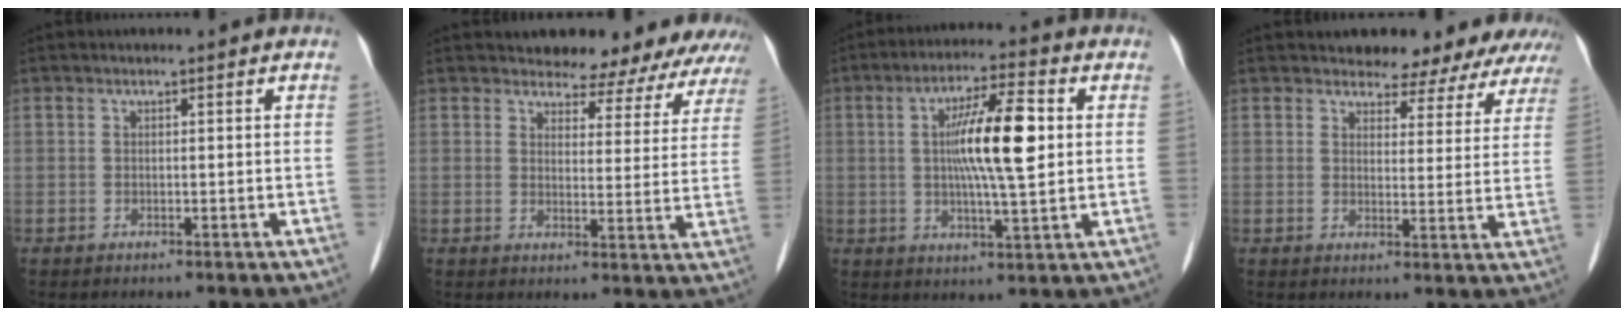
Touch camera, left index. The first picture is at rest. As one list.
[{"total": 13.5, "force": [12.9, 3.7, 2.2], "torque": [0.010, -0.019, 0.124]}, {"total": 11.3, "force": [1.6, 1.7, 11.1], "torque": [-0.198, 0.009, 0.025]}, {"total": 12.1, "force": [11.3, 3.4, 2.2], "torque": [0.004, -0.009, 0.107]}]